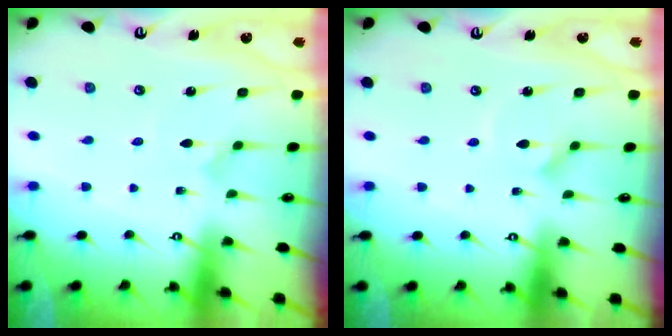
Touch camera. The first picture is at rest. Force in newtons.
{"total": 2.9, "press": 2.9, "slide": 0.2}